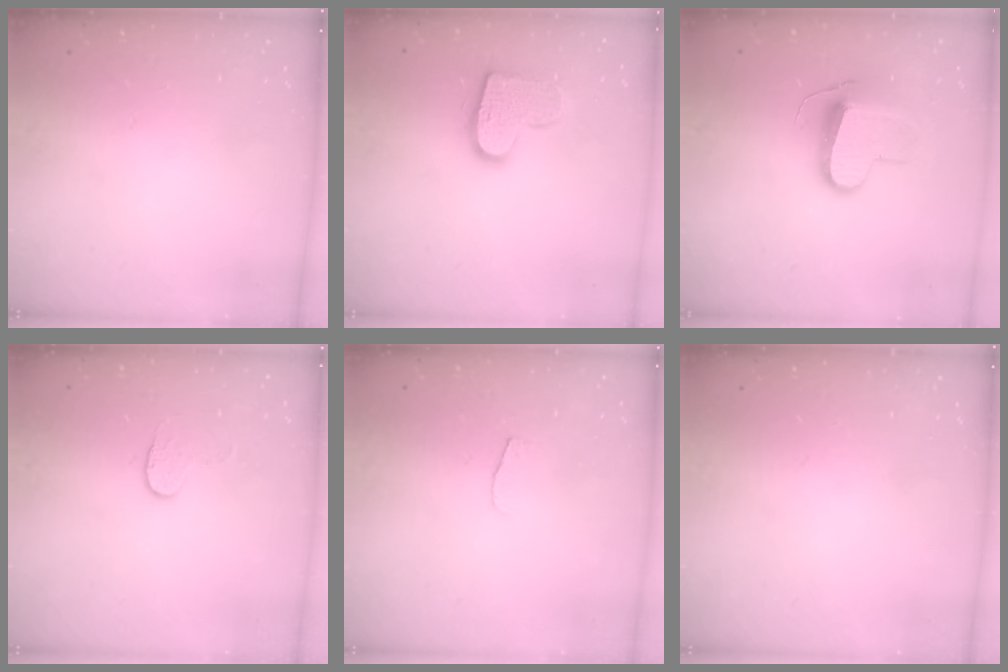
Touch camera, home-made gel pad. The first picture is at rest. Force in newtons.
{"total": 13.5, "press": 13.5, "slide": 0.8}
{"total": 10.6, "press": 10.6, "slide": 0.4}
{"total": 3.6, "press": 3.6, "slide": 0.4}
{"total": 4.2, "press": 4.1, "slide": 0.4}
{"total": 0.0}